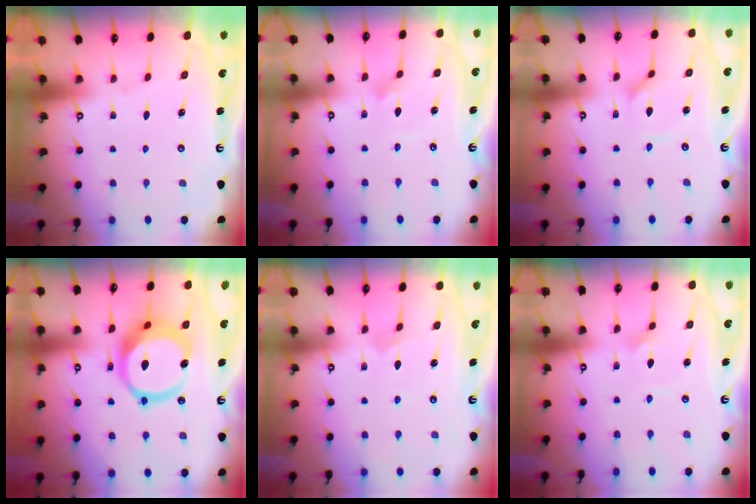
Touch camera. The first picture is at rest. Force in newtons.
{"total": 2.2, "press": 2.2, "slide": 0.1}
{"total": 2.1, "press": 2.1, "slide": 0.3}
{"total": 17.2, "press": 17.0, "slide": 2.2}
{"total": 2.6, "press": 2.6, "slide": 0.2}
{"total": 2.4, "press": 2.4, "slide": 0.2}